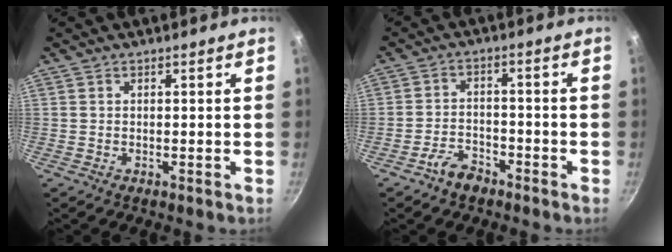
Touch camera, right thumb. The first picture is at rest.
{"total": 4.8, "force": [-3.6, 2.4, 2.0], "torque": [-0.031, 0.035, -0.065]}